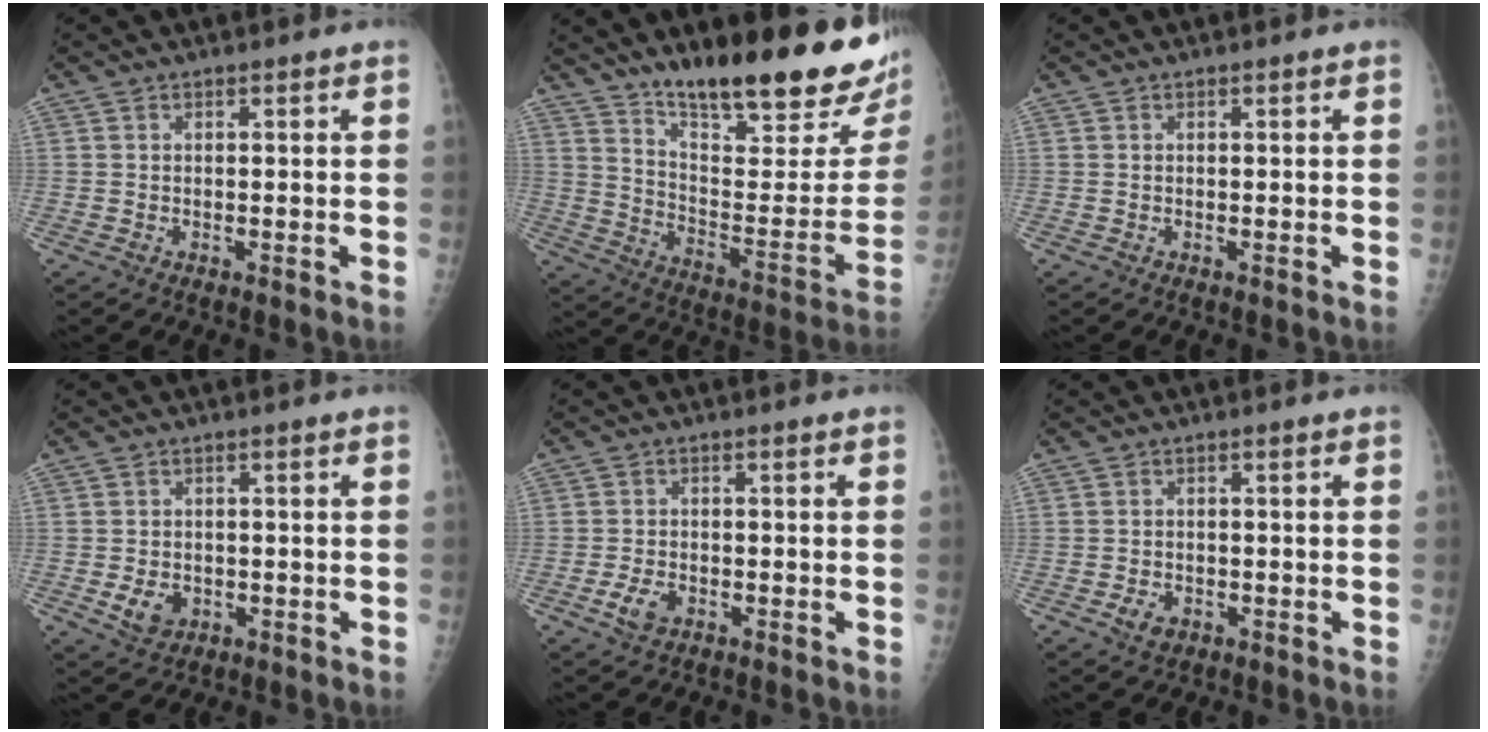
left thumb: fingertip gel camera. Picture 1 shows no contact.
{"total": 27.5, "force": [19.1, 6.7, 18.7], "torque": [-0.240, -0.095, 0.288]}
{"total": 0.0}
{"total": 4.4, "force": [-1.2, 3.4, 2.5], "torque": [-0.034, 0.002, -0.011]}
{"total": 3.7, "force": [-1.7, 2.3, 2.4], "torque": [-0.046, 0.008, -0.030]}
{"total": 3.0, "force": [-1.3, 2.1, 1.6], "torque": [-0.022, 0.005, -0.017]}